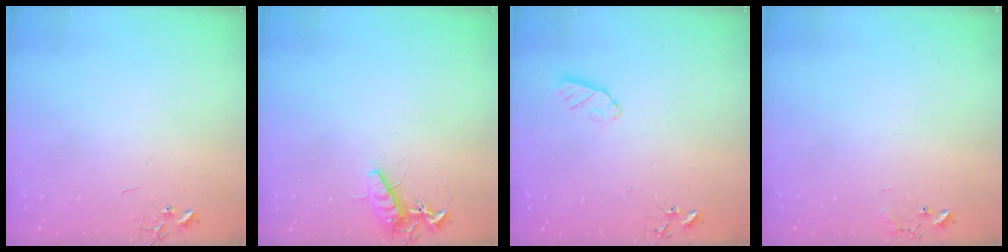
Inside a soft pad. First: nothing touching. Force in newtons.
{"total": 10.8, "press": 10.8, "slide": 0.4}
{"total": 4.9, "press": 4.8, "slide": 0.6}
{"total": 7.4, "press": 7.4, "slide": 0.6}